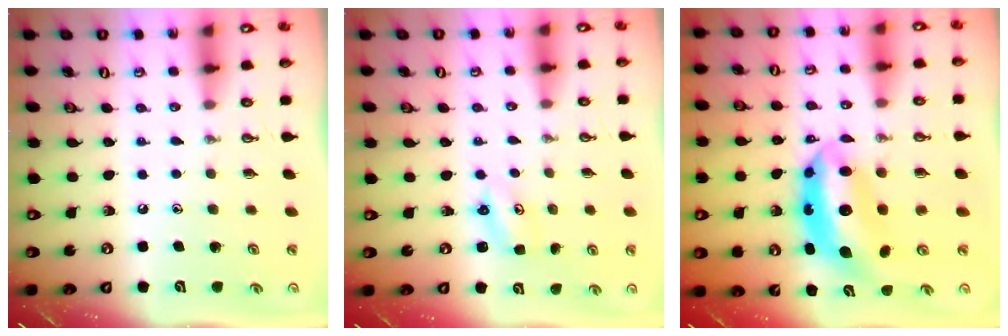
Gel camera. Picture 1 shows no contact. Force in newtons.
{"total": 2.8, "press": 2.8, "slide": 0.3}
{"total": 8.7, "press": 8.7, "slide": 0.7}